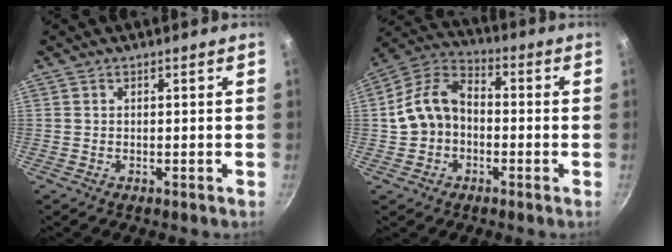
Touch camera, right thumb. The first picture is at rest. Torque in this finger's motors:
{"motor_torque": [-0.17, 0.38, -0.12, -0.18, 0.17]}